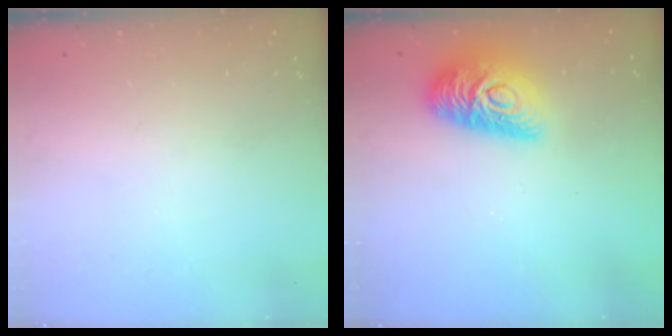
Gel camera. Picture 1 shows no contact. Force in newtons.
{"total": 14.3, "press": 14.2, "slide": 0.9}